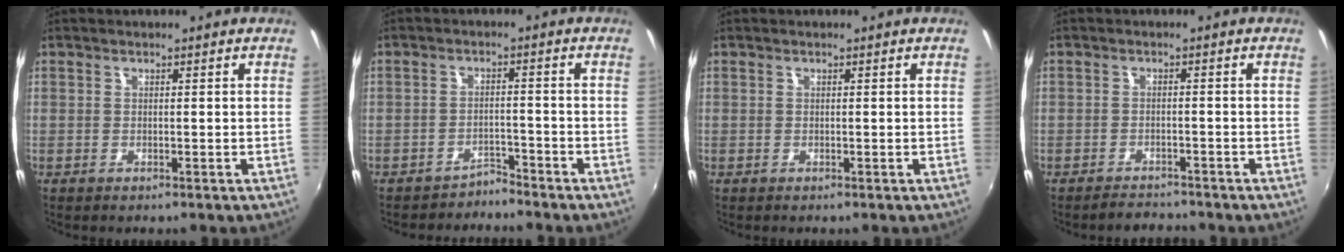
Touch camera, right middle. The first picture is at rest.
{"total": 2.8, "force": [-2.8, 0.4, -0.3], "torque": [0.005, 0.005, -0.045]}
{"total": 0.0}
{"total": 3.0, "force": [-3.0, 0.7, 0.2], "torque": [-0.016, 0.002, -0.048]}